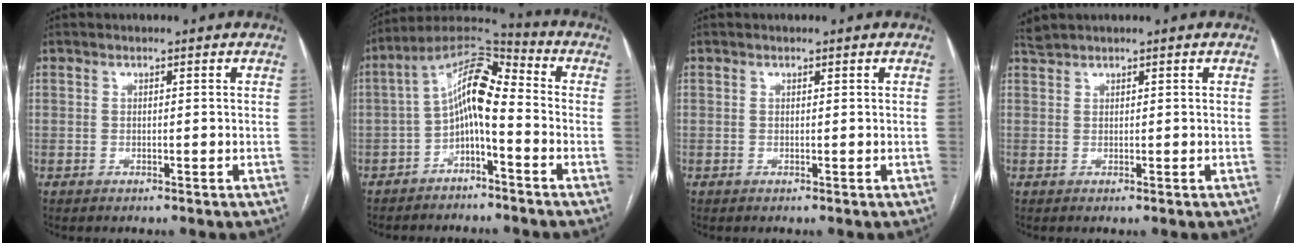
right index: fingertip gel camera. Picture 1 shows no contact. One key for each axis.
{"total": 10.0, "fx": -1.6, "fy": 3.3, "fz": 9.4, "tx": -0.167, "ty": 0.043, "tz": -0.031}
{"total": 0.0}
{"total": 1.4, "fx": 1.3, "fy": -0.3, "fz": 0.3, "tx": -0.009, "ty": 0.013, "tz": 0.030}